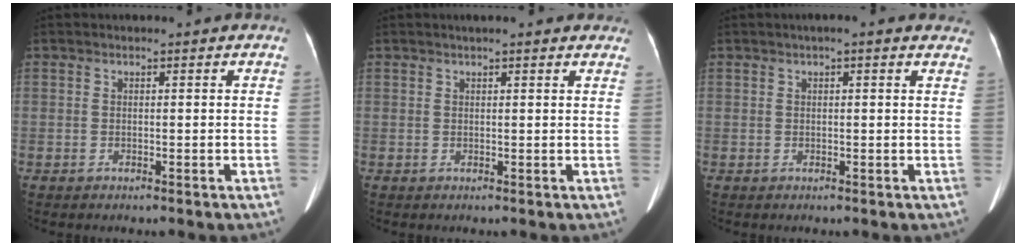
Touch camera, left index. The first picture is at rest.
{"total": 6.6, "force": [5.5, 1.3, 3.3], "torque": [-0.036, 0.021, 0.059]}
{"total": 4.6, "force": [3.4, 1.0, 2.9], "torque": [-0.027, 0.019, 0.028]}